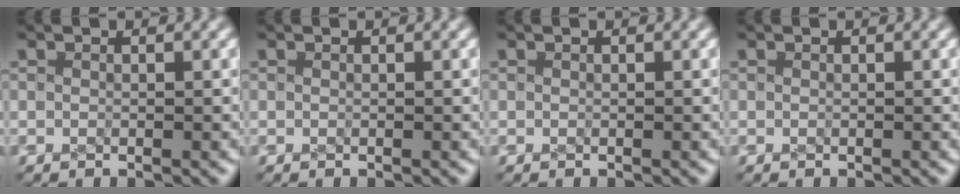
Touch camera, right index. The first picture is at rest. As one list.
[{"total": 0.0}, {"total": 0.0}, {"total": 0.0}]